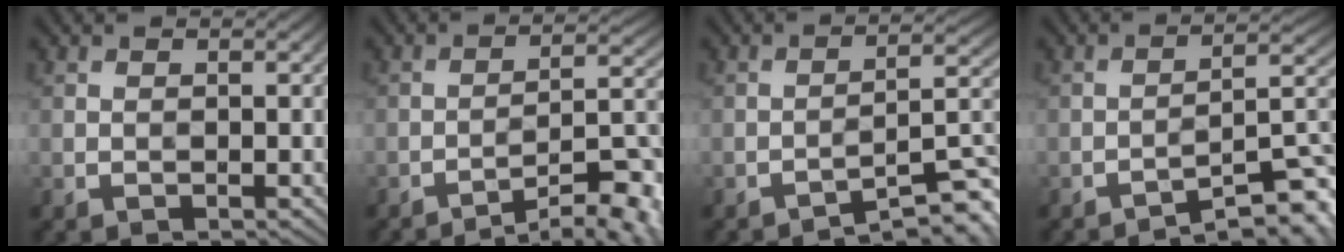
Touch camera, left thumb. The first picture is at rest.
{"total": 10.7, "force": [-7.6, 2.3, 7.1], "torque": [-0.105, 0.012, -0.111]}
{"total": 7.0, "force": [-5.0, 1.2, 4.8], "torque": [-0.069, 0.014, -0.078]}
{"total": 8.0, "force": [-5.7, 1.6, 5.4], "torque": [-0.076, 0.016, -0.090]}